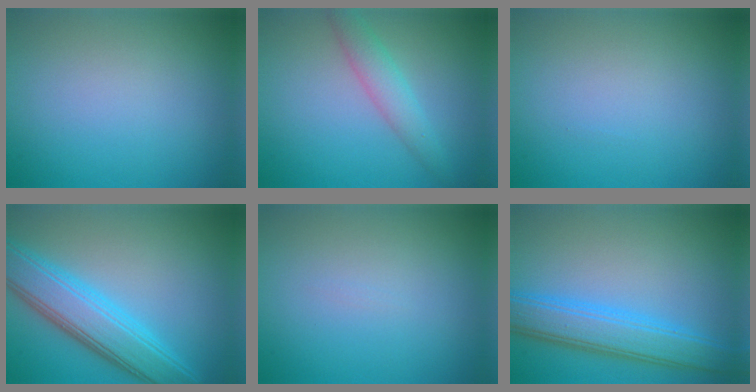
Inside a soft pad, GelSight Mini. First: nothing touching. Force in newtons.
{"total": 2.9, "press": 2.9, "slide": 0.1}
{"total": 0.0}
{"total": 7.0, "press": 7.0, "slide": 0.1}
{"total": 0.0}
{"total": 5.7, "press": 5.7, "slide": 0.1}